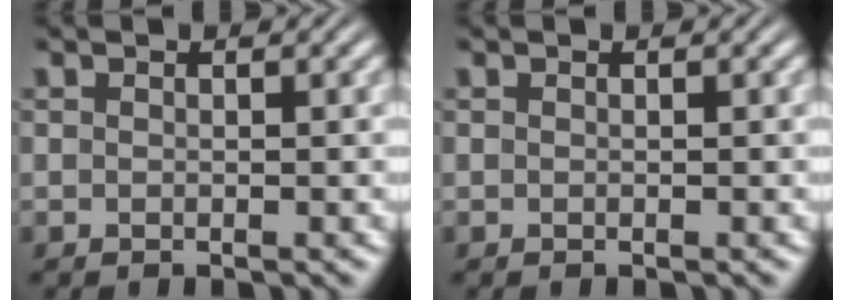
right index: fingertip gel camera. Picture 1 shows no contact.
{"total": 0.0}